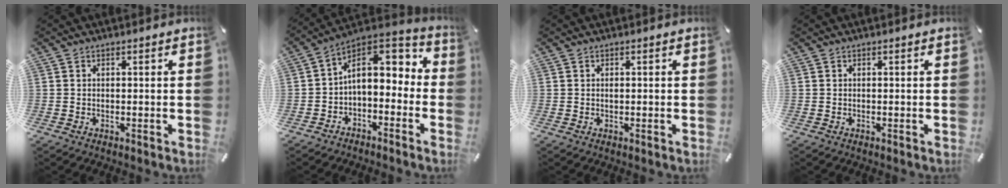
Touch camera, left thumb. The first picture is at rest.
{"total": 9.6, "force": [1.5, 7.0, 6.4], "torque": [-0.091, -0.010, 0.031]}
{"total": 0.7, "force": [0.0, 0.4, 0.6], "torque": [-0.014, -0.001, 0.001]}
{"total": 0.0}